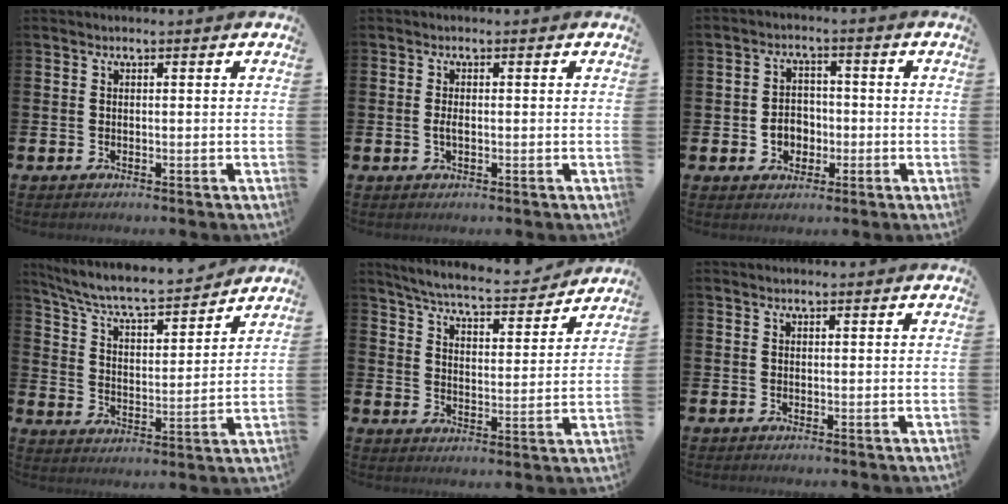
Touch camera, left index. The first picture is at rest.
{"total": 1.4, "force": [-0.2, 0.6, 1.3], "torque": [-0.021, 0.000, -0.006]}
{"total": 3.9, "force": [-1.1, 3.3, 1.8], "torque": [-0.021, -0.001, -0.029]}
{"total": 7.5, "force": [7.0, 1.1, 2.6], "torque": [-0.083, -0.053, 0.118]}
{"total": 6.4, "force": [6.2, 0.5, 1.6], "torque": [-0.059, -0.042, 0.105]}
{"total": 0.0}